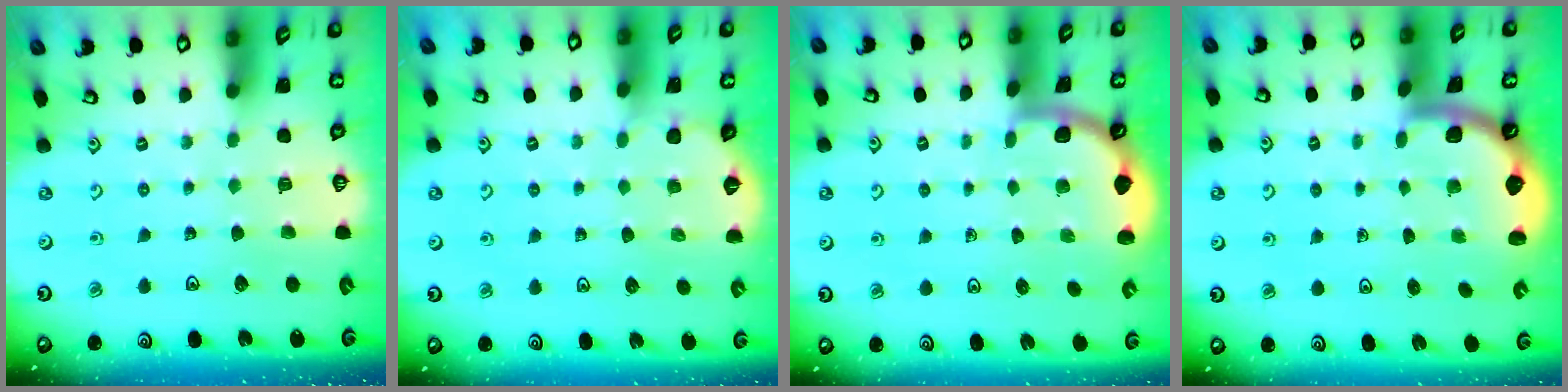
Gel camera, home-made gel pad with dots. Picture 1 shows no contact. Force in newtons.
{"total": 2.3, "press": 2.3, "slide": 0.1}
{"total": 1.9, "press": 1.9, "slide": 0.0}
{"total": 1.6, "press": 1.6, "slide": 0.1}